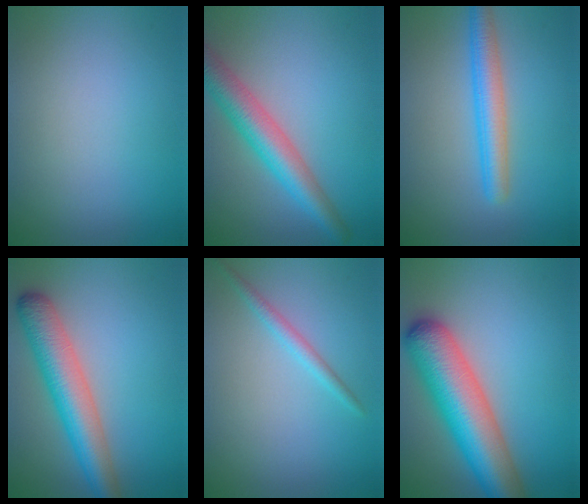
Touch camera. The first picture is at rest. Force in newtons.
{"total": 5.3, "press": 5.3, "slide": 0.2}
{"total": 3.7, "press": 3.7, "slide": 0.1}
{"total": 6.1, "press": 6.1, "slide": 0.2}
{"total": 1.4, "press": 1.4, "slide": 0.0}
{"total": 9.5, "press": 9.4, "slide": 0.3}